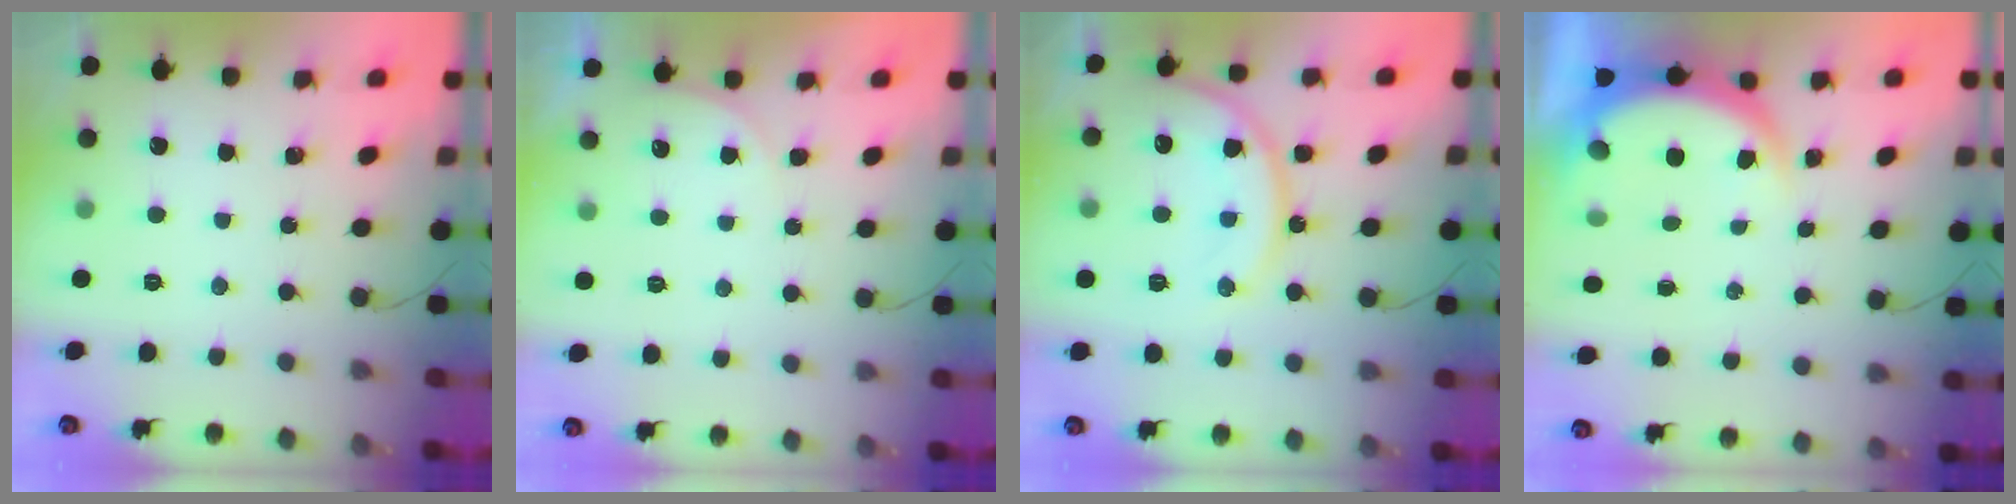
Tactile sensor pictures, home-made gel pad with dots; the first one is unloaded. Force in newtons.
{"total": 3.2, "press": 2.6, "slide": 1.9}
{"total": 15.2, "press": 15.1, "slide": 1.5}
{"total": 5.9, "press": 5.8, "slide": 0.4}